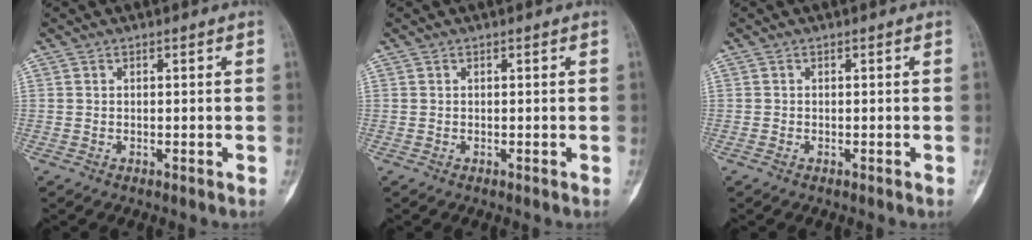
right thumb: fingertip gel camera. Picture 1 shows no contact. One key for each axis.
{"total": 0.0}
{"total": 0.0}